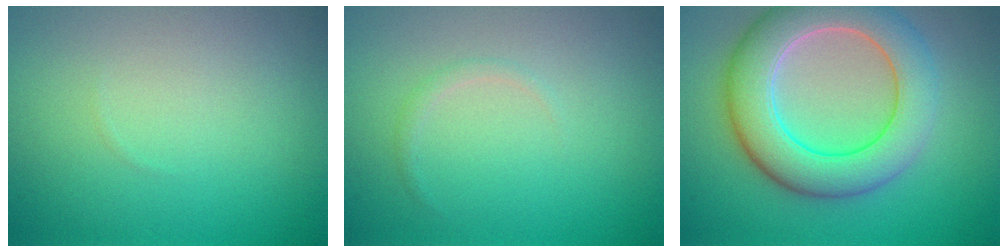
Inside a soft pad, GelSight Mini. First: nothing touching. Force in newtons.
{"total": 0.7, "press": 0.7, "slide": 0.1}
{"total": 8.1, "press": 8.1, "slide": 0.2}